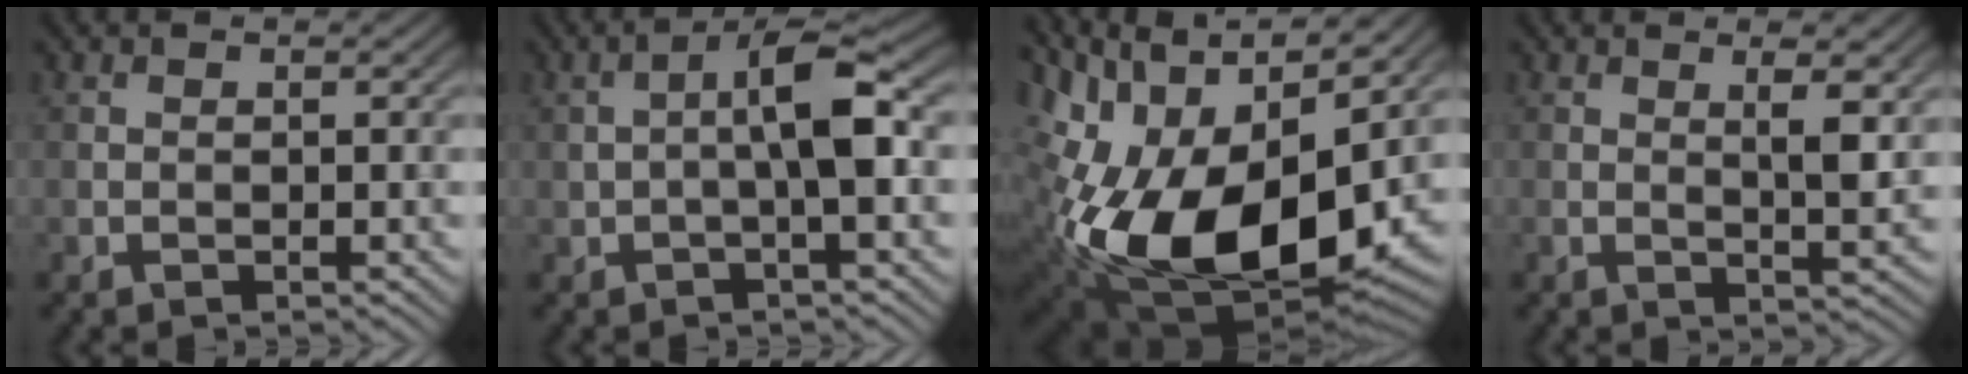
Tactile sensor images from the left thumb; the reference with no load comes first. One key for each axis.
{"total": 5.5, "fx": -0.2, "fy": 1.4, "fz": 5.3, "tx": -0.090, "ty": 0.017, "tz": -0.010}
{"total": 19.7, "fx": -0.3, "fy": 11.2, "fz": 16.2, "tx": -0.330, "ty": -0.042, "tz": 0.017}
{"total": 3.6, "fx": 1.3, "fy": 0.4, "fz": 3.4, "tx": -0.064, "ty": -0.005, "tz": 0.027}